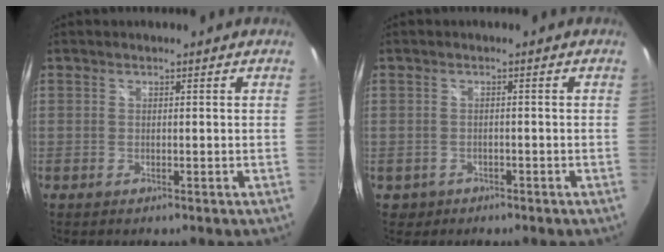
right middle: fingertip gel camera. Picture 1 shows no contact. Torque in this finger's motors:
{"motor_torque": [-0.41, 0.09, -0.04, -0.01]}